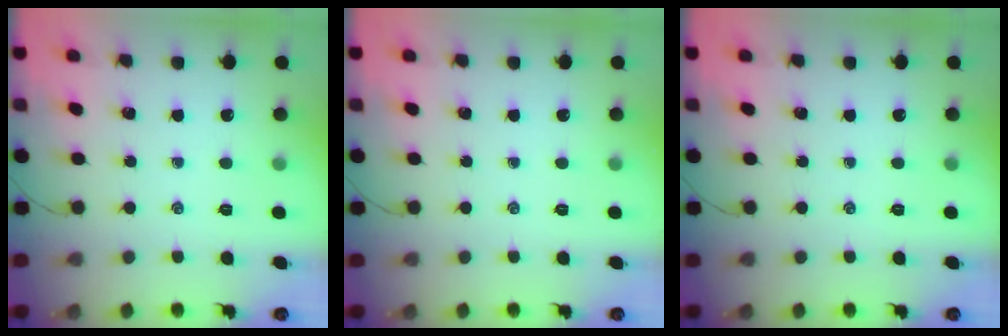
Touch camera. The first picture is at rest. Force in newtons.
{"total": 0.0}
{"total": 0.0}